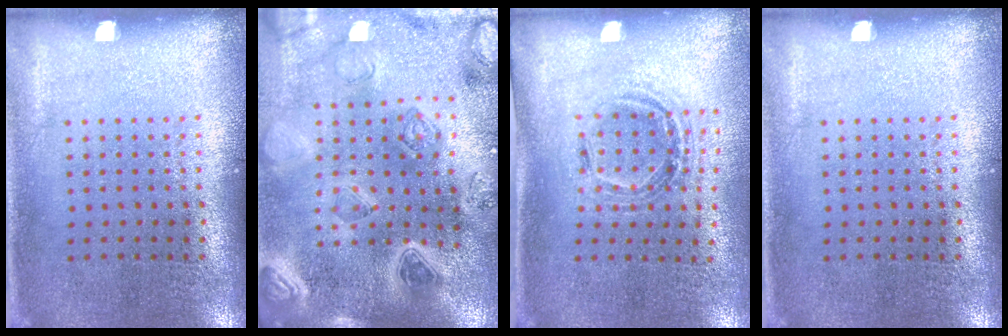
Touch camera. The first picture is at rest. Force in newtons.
{"total": 4.2, "press": 3.7, "slide": 1.8}
{"total": 1.0, "press": 1.0, "slide": 0.1}
{"total": 0.0}